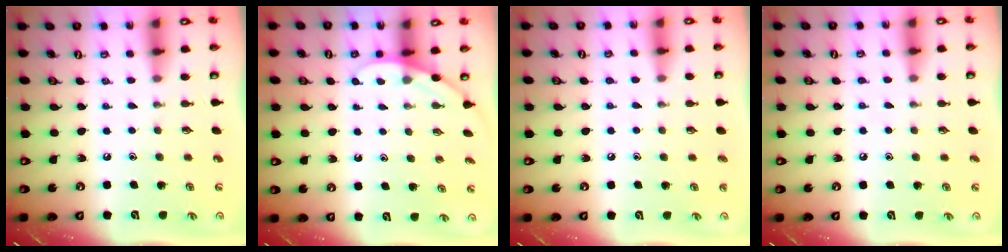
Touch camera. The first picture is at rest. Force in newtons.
{"total": 2.8, "press": 2.8, "slide": 0.2}
{"total": 3.5, "press": 3.4, "slide": 0.4}
{"total": 3.8, "press": 3.7, "slide": 0.9}